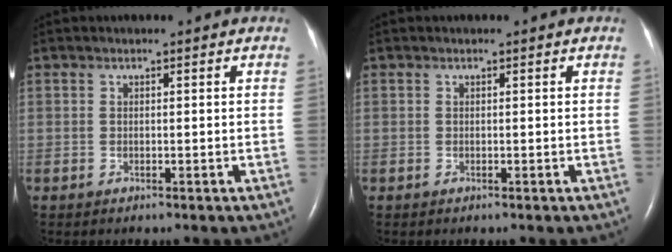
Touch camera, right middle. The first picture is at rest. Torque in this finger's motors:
{"motor_torque": [-0.06, 0.10, 0.00, 0.01]}